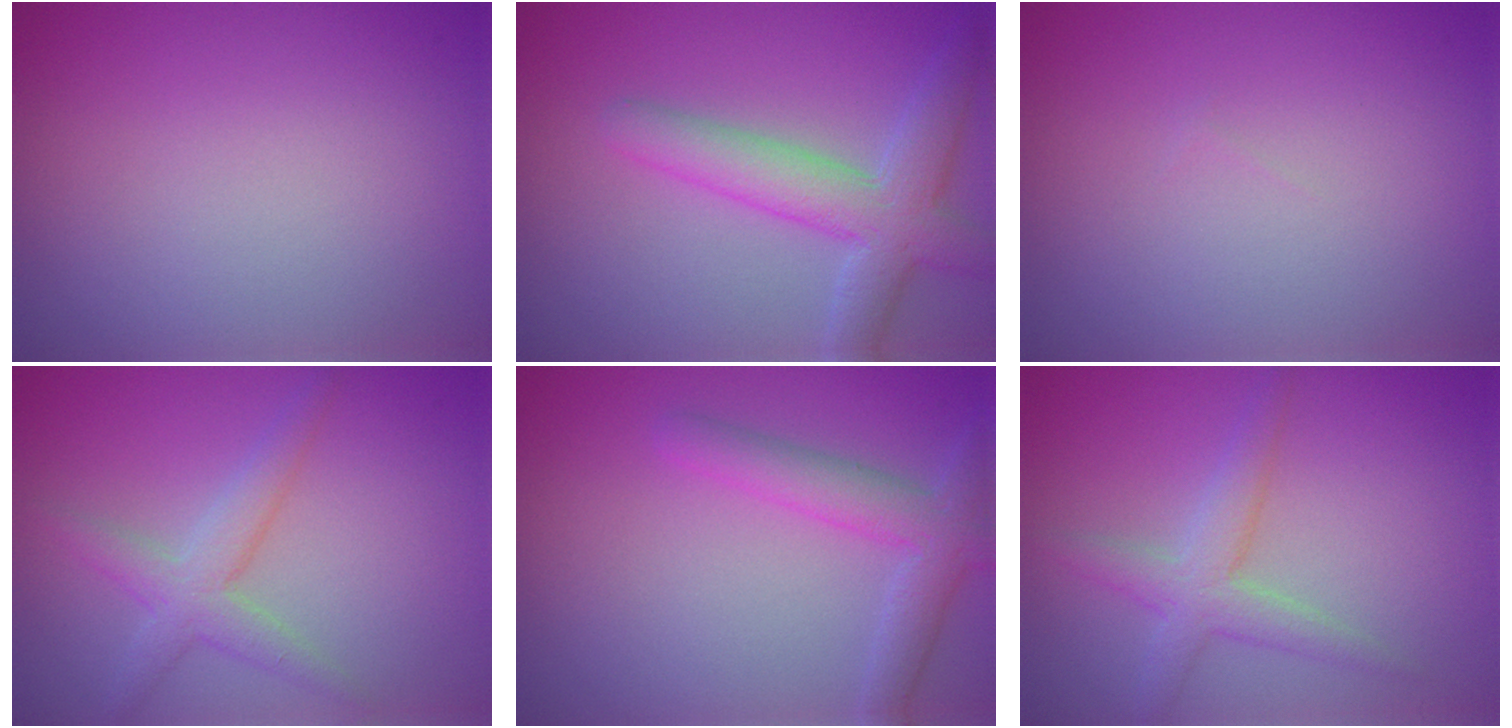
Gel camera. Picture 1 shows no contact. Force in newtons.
{"total": 5.1, "press": 5.1, "slide": 0.5}
{"total": 0.0}
{"total": 3.1, "press": 3.1, "slide": 0.1}
{"total": 3.6, "press": 3.6, "slide": 0.2}
{"total": 3.0, "press": 3.0, "slide": 0.2}